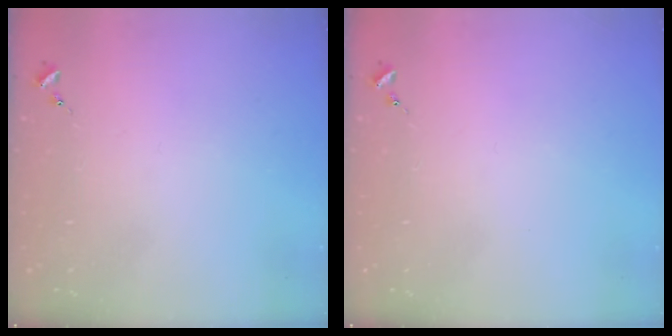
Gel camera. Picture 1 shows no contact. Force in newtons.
{"total": 0.0}